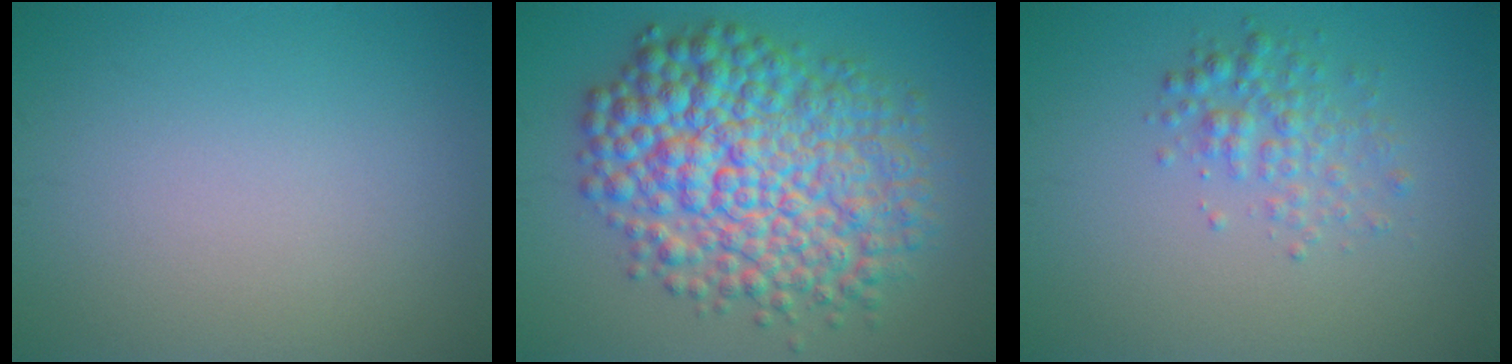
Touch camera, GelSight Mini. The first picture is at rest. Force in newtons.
{"total": 11.4, "press": 11.4, "slide": 0.1}
{"total": 2.5, "press": 2.5, "slide": 0.1}